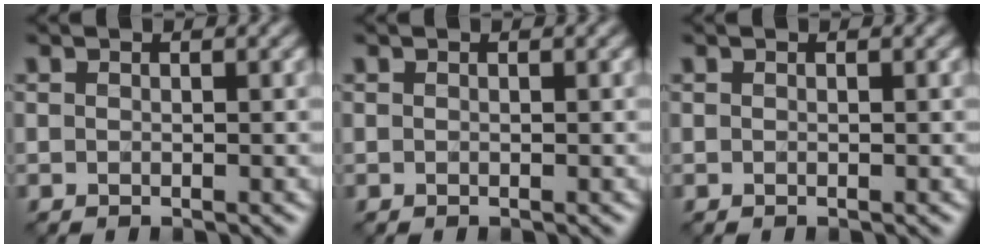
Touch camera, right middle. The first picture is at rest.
{"total": 0.0}
{"total": 0.0}